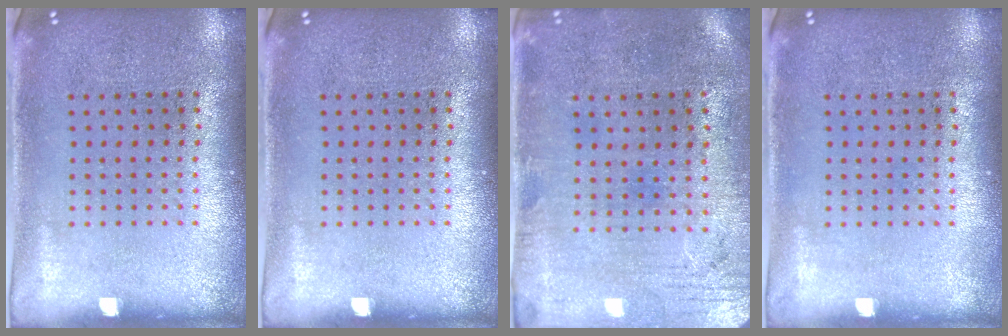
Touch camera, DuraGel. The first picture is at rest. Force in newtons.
{"total": 0.0}
{"total": 0.5, "press": 0.2, "slide": 0.5}
{"total": 0.0}